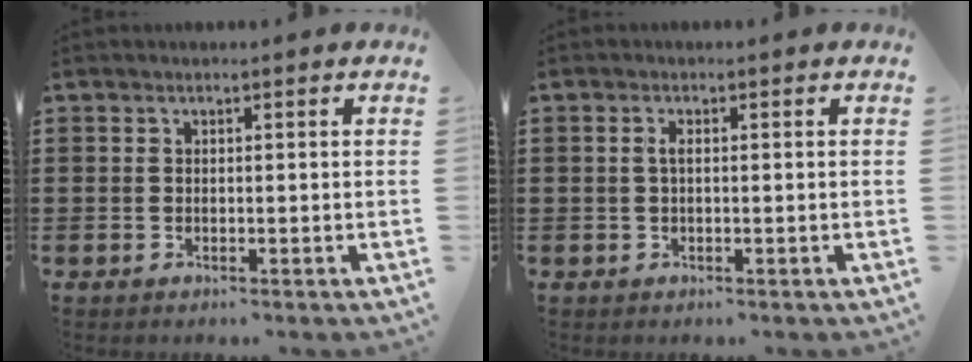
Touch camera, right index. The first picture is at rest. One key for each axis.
{"total": 1.3, "fx": 0.0, "fy": 0.4, "fz": 1.2, "tx": -0.023, "ty": 0.002, "tz": -0.001}